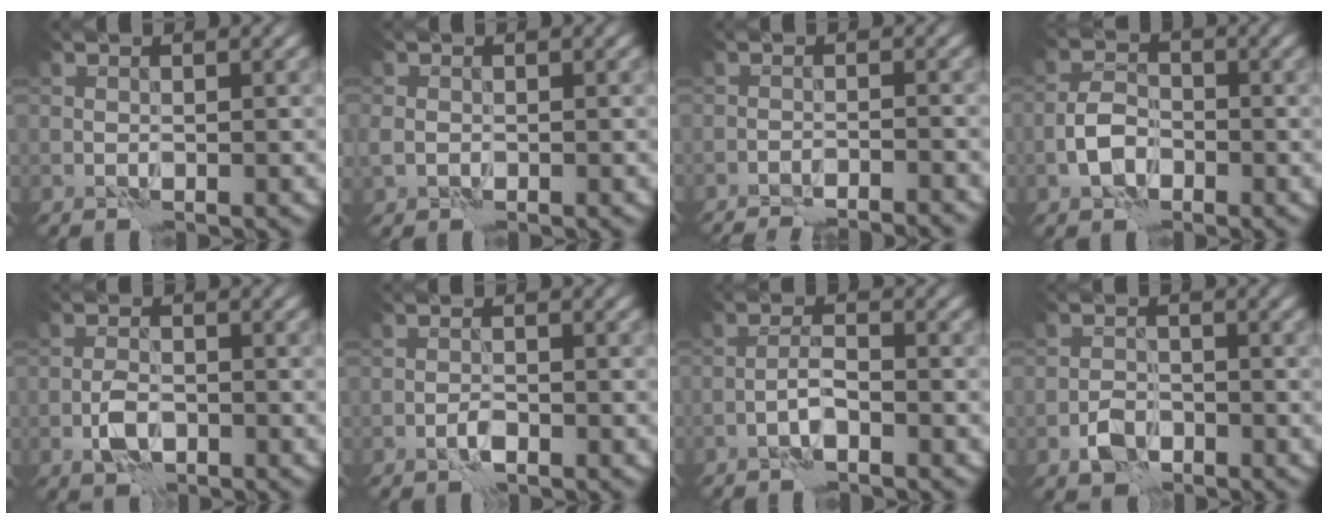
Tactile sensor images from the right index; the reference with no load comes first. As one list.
[{"total": 1.7, "force": [-0.5, 1.4, 0.9], "torque": [-0.019, -0.005, -0.011]}, {"total": 7.1, "force": [-6.8, 1.1, 1.6], "torque": [-0.011, 0.014, -0.091]}, {"total": 3.0, "force": [-1.3, 1.9, 1.8], "torque": [-0.032, 0.007, -0.032]}, {"total": 2.8, "force": [-1.2, 1.6, 2.0], "torque": [-0.038, 0.003, -0.026]}, {"total": 1.1, "force": [-0.7, 0.3, 0.8], "torque": [-0.017, 0.003, -0.016]}, {"total": 1.6, "force": [-1.0, 0.2, 1.2], "torque": [-0.026, 0.009, -0.026]}, {"total": 2.4, "force": [-1.4, 1.5, 1.2], "torque": [-0.019, 0.006, -0.031]}]